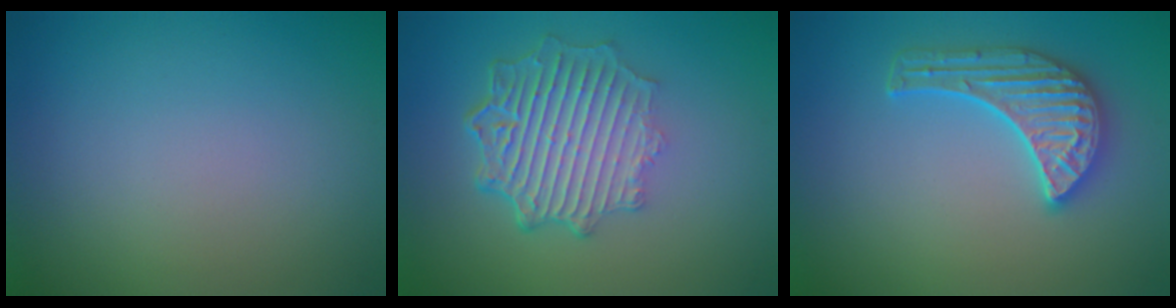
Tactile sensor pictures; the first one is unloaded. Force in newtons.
{"total": 6.9, "press": 5.0, "slide": 4.7}
{"total": 4.5, "press": 4.1, "slide": 2.0}